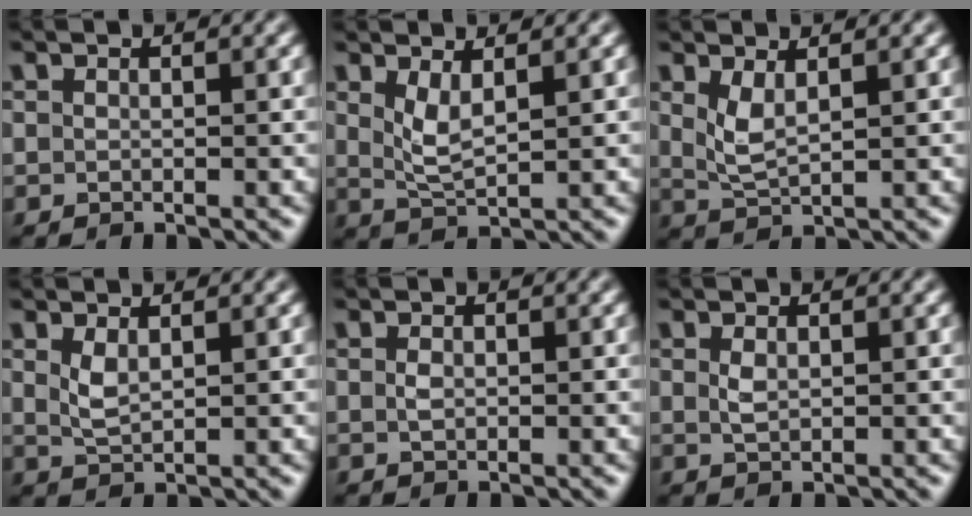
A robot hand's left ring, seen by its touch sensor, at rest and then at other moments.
{"total": 2.4, "force": [1.1, 0.7, 2.0], "torque": [-0.045, -0.008, 0.027]}
{"total": 2.3, "force": [1.0, 0.7, 1.9], "torque": [-0.046, -0.007, 0.026]}
{"total": 1.8, "force": [0.8, 0.7, 1.4], "torque": [-0.036, -0.003, 0.020]}
{"total": 0.8, "force": [0.0, 0.5, 0.6], "torque": [-0.014, -0.001, 0.001]}
{"total": 1.1, "force": [0.3, 0.6, 0.9], "torque": [-0.023, -0.002, 0.009]}